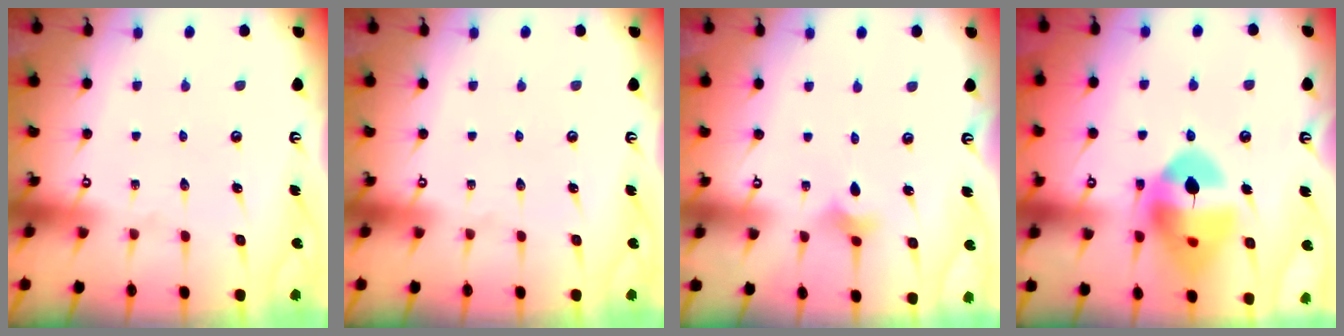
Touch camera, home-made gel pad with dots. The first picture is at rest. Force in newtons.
{"total": 0.0}
{"total": 2.1, "press": 2.0, "slide": 0.5}
{"total": 15.7, "press": 15.6, "slide": 1.8}